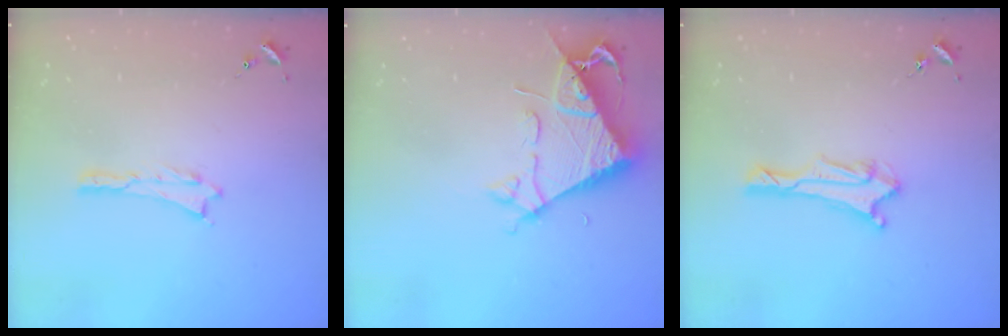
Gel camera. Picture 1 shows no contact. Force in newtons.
{"total": 7.1, "press": 7.1, "slide": 0.8}
{"total": 2.9, "press": 2.8, "slide": 0.7}